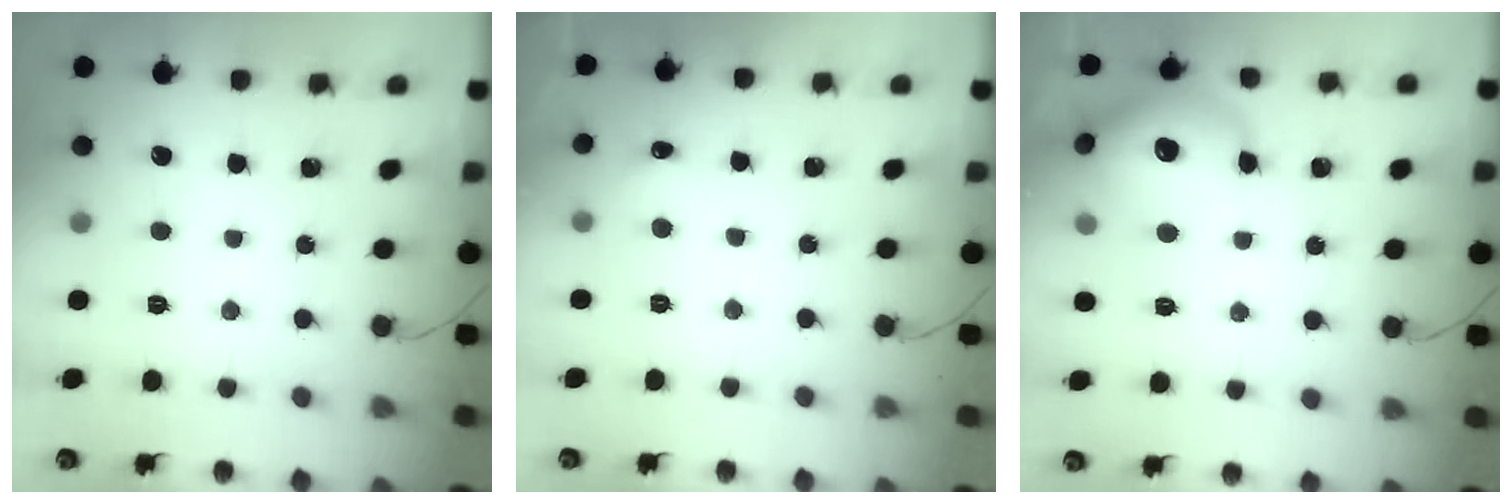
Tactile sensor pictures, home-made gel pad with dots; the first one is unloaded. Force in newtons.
{"total": 4.6, "press": 4.4, "slide": 1.4}
{"total": 18.3, "press": 17.5, "slide": 5.6}